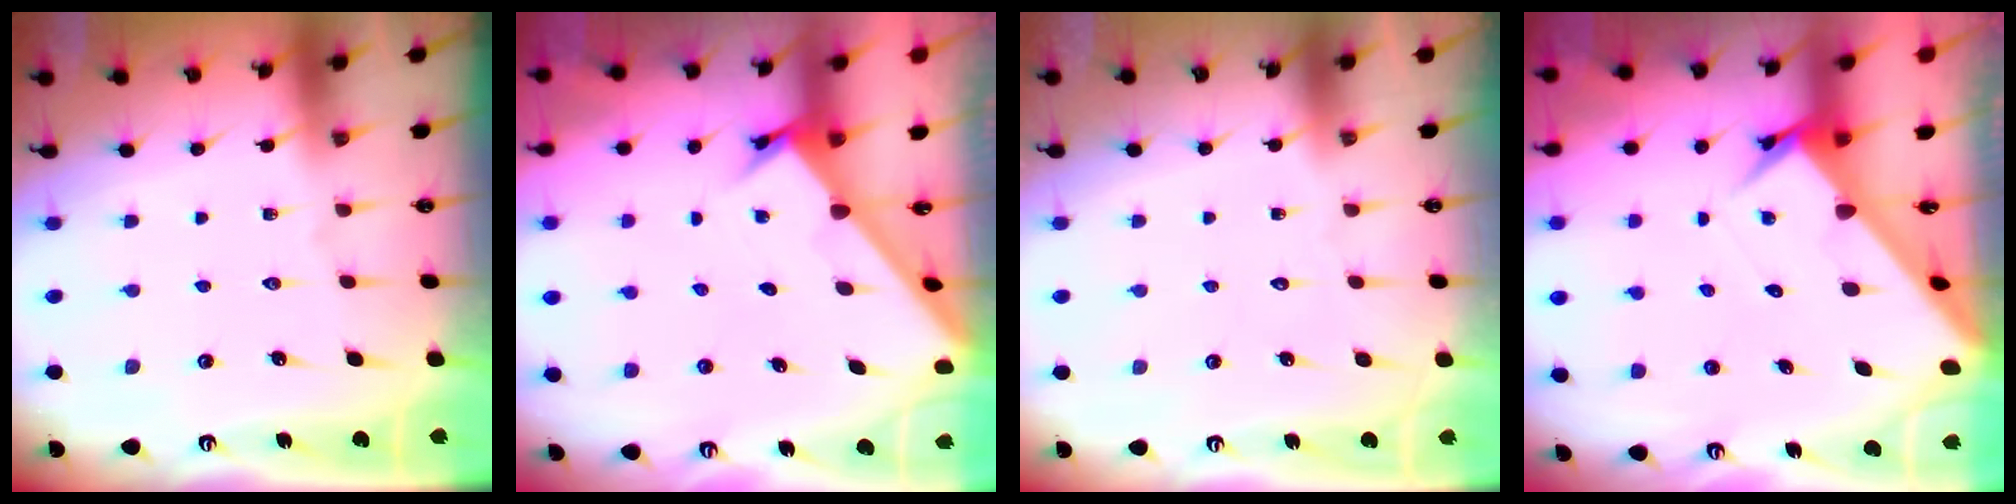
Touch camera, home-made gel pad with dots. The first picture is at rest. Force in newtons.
{"total": 2.1, "press": 2.1, "slide": 0.2}
{"total": 1.7, "press": 1.7, "slide": 0.1}
{"total": 3.7, "press": 3.7, "slide": 0.3}